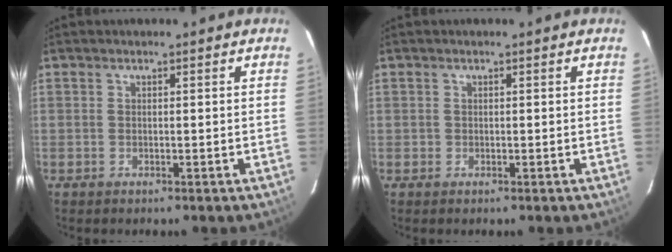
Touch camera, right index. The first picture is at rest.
{"total": 0.8, "force": [-0.1, 0.8, -0.1], "torque": [0.002, 0.003, 0.000]}